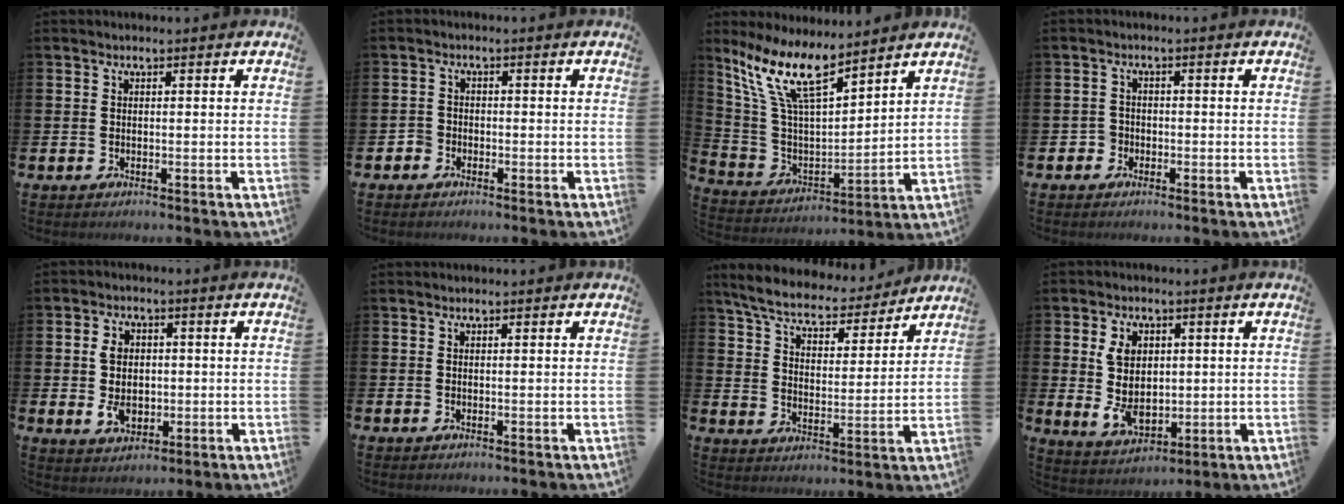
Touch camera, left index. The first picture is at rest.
{"total": 2.1, "force": [-1.8, 0.9, -0.4], "torque": [0.010, 0.001, -0.040]}
{"total": 11.9, "force": [9.1, 3.5, 6.9], "torque": [-0.166, -0.038, 0.162]}
{"total": 2.1, "force": [-1.6, 1.3, -0.4], "torque": [-0.001, 0.006, -0.033]}
{"total": 5.2, "force": [0.2, 4.0, 3.4], "torque": [-0.065, 0.005, -0.004]}
{"total": 0.6, "force": [-0.4, -0.2, -0.4], "torque": [0.013, -0.002, -0.008]}
{"total": 6.4, "force": [6.0, 1.5, 1.7], "torque": [-0.067, -0.045, 0.101]}
{"total": 6.3, "force": [1.3, 4.5, 4.2], "torque": [-0.075, 0.000, 0.019]}